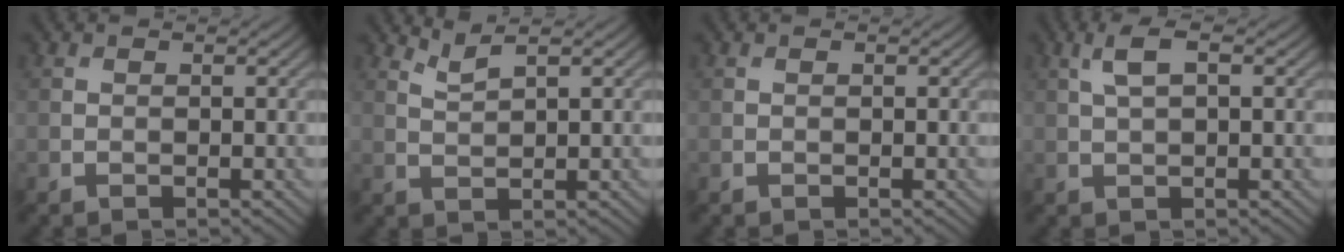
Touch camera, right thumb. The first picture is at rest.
{"total": 2.2, "force": [1.7, 0.2, 1.3], "torque": [-0.037, 0.002, 0.042]}
{"total": 0.0}
{"total": 3.5, "force": [1.2, 1.2, 3.1], "torque": [-0.075, 0.008, 0.023]}